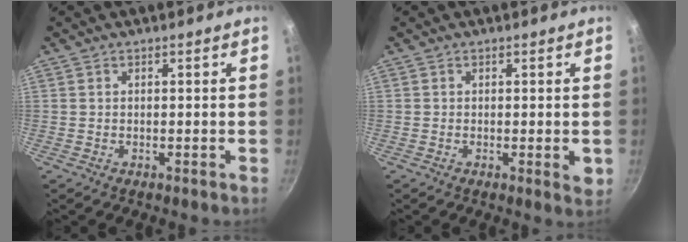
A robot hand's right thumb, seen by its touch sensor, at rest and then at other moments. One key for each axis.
{"total": 2.4, "fx": -0.2, "fy": 0.7, "fz": 2.3, "tx": -0.032, "ty": -0.007, "tz": -0.004}